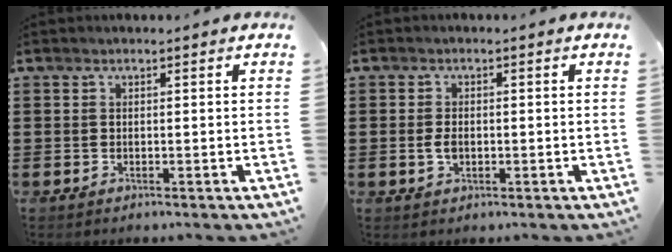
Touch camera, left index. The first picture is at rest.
{"total": 2.2, "force": [-0.2, 1.2, 1.8], "torque": [-0.044, 0.000, -0.007]}